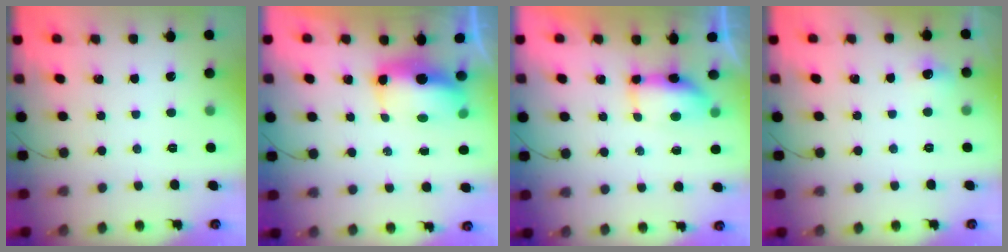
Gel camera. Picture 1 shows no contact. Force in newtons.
{"total": 8.2, "press": 8.1, "slide": 1.0}
{"total": 7.8, "press": 7.1, "slide": 3.3}
{"total": 5.7, "press": 5.4, "slide": 1.8}